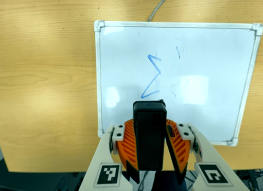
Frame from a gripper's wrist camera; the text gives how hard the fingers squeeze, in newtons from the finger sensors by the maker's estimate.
{"total": 9.8, "left": 8.6, "right": 10.9}